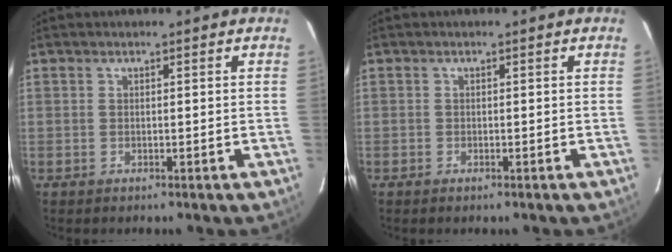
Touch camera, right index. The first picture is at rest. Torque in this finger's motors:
{"motor_torque": [0.24, -0.10, 0.06, -0.01]}